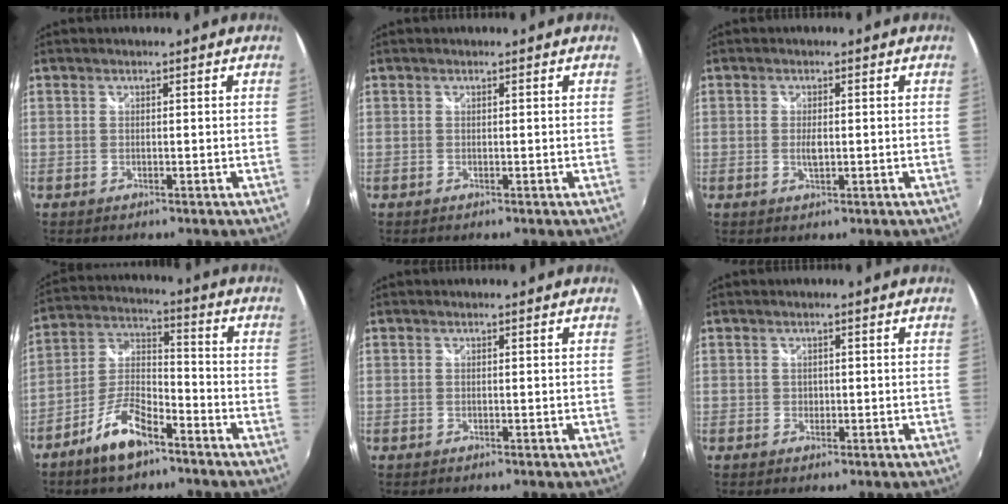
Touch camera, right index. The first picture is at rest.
{"total": 0.0}
{"total": 2.0, "force": [-0.2, 0.9, 1.7], "torque": [-0.032, -0.003, -0.003]}
{"total": 10.6, "force": [-7.1, 3.8, 6.9], "torque": [-0.149, 0.009, -0.130]}
{"total": 0.0}
{"total": 0.9, "force": [0.0, 0.9, 0.1], "torque": [0.002, -0.001, 0.000]}